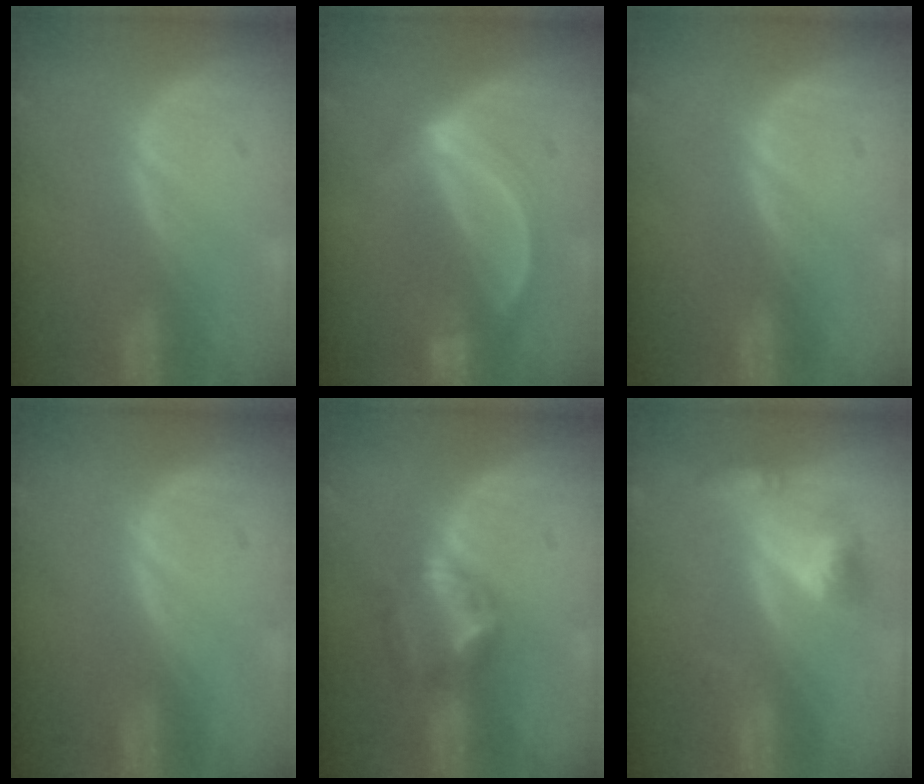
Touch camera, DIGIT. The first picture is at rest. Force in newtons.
{"total": 5.0, "press": 4.9, "slide": 0.7}
{"total": 0.0}
{"total": 0.0}
{"total": 5.7, "press": 5.4, "slide": 2.0}
{"total": 5.6, "press": 5.1, "slide": 2.4}